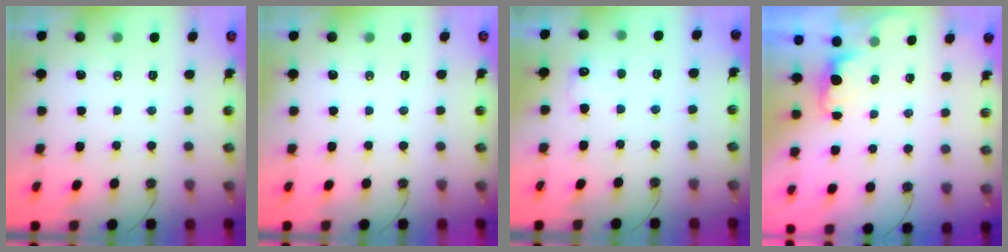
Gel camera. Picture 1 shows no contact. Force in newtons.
{"total": 0.0}
{"total": 5.3, "press": 5.2, "slide": 1.1}
{"total": 0.8, "press": 0.2, "slide": 0.7}